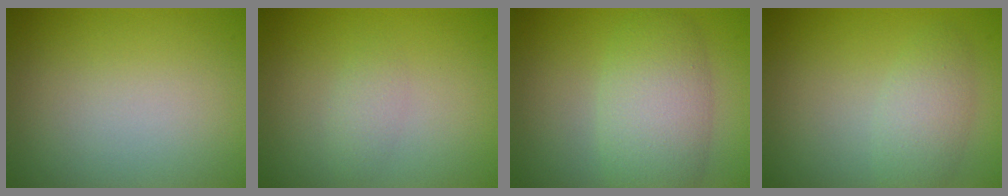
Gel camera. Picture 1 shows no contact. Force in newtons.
{"total": 1.3, "press": 1.3, "slide": 0.0}
{"total": 5.6, "press": 5.6, "slide": 0.2}
{"total": 2.7, "press": 2.7, "slide": 0.0}